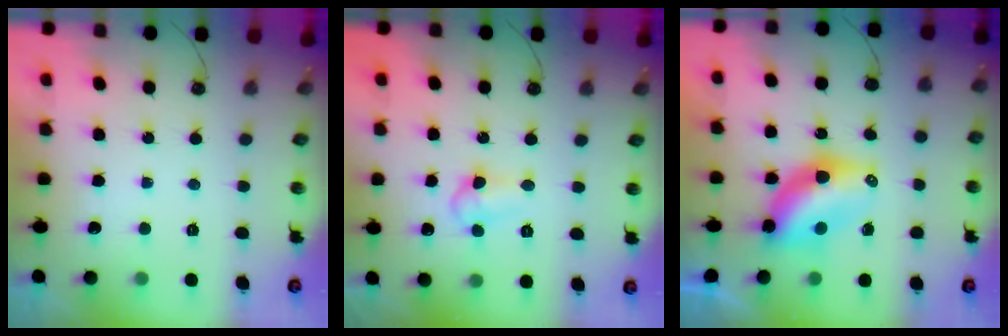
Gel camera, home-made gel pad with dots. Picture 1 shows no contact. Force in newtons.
{"total": 6.5, "press": 5.4, "slide": 3.7}
{"total": 7.2, "press": 7.2, "slide": 0.5}